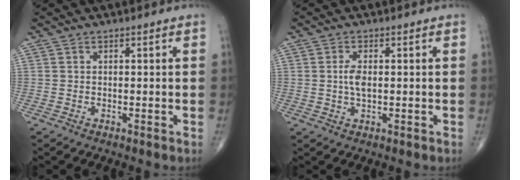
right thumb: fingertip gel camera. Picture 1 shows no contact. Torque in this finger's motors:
{"motor_torque": [0.89, 0.73, 0.21, -0.43, 0.01]}